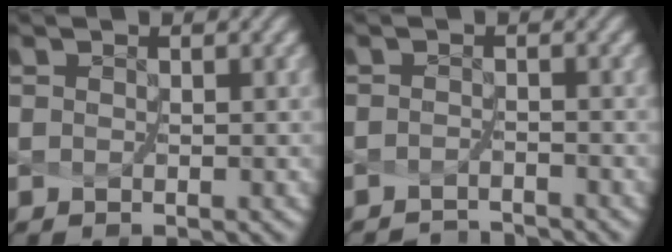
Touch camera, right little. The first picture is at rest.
{"total": 2.3, "force": [-2.2, -0.5, -0.5], "torque": [0.006, -0.006, -0.037]}